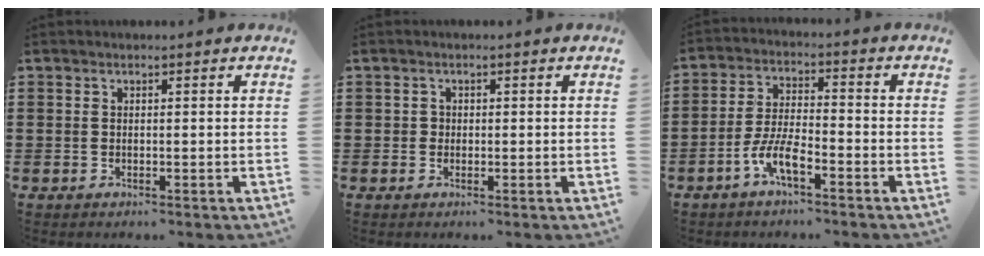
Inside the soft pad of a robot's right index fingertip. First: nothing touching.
{"total": 0.8, "force": [0.0, 0.8, 0.1], "torque": [-0.006, 0.004, -0.001]}
{"total": 6.3, "force": [-4.1, 1.6, 4.6], "torque": [-0.109, -0.007, -0.081]}